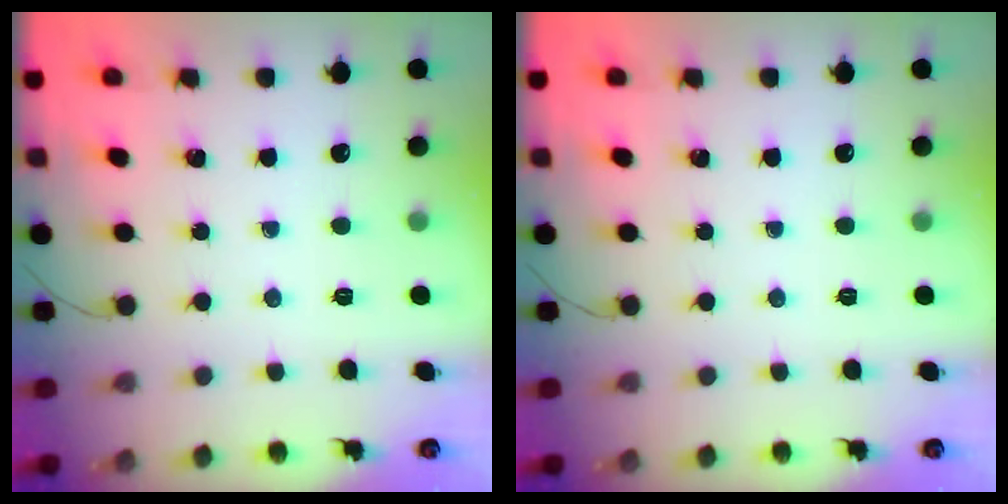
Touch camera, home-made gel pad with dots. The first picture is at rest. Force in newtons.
{"total": 0.0}